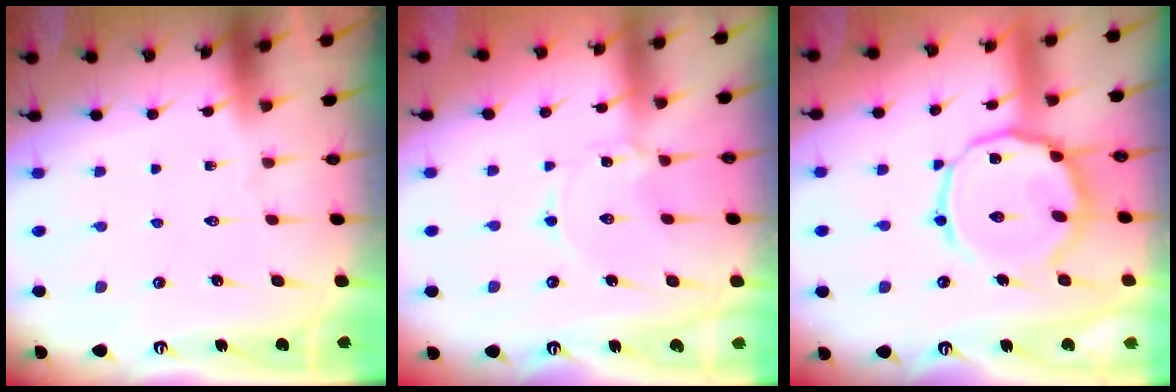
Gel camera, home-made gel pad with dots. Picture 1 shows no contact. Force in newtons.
{"total": 1.7, "press": 1.7, "slide": 0.3}
{"total": 15.0, "press": 14.9, "slide": 1.2}